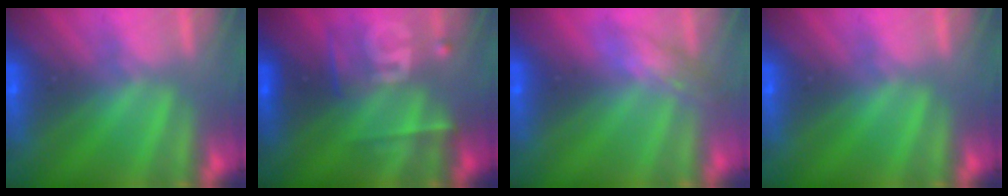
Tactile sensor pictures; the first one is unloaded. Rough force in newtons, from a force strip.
{"total": 2.4}
{"total": 2.1}
{"total": 0.0}